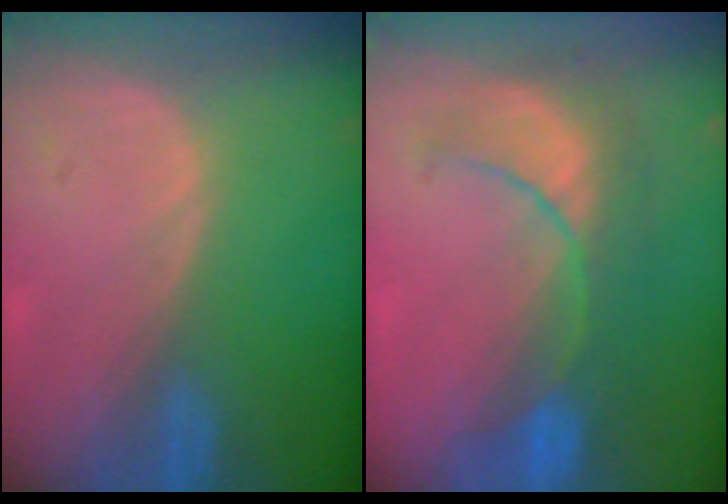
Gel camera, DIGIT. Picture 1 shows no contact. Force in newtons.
{"total": 8.4, "press": 8.3, "slide": 1.6}